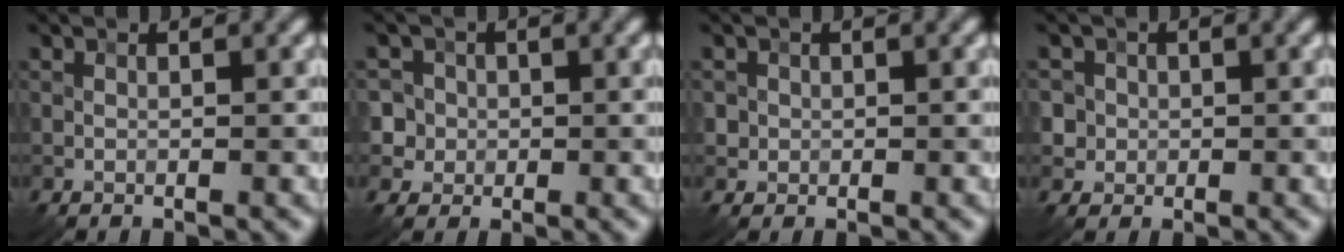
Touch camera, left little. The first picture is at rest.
{"total": 4.4, "force": [0.5, 4.1, 1.3], "torque": [-0.009, 0.032, -0.008]}
{"total": 0.7, "force": [0.0, 0.7, 0.0], "torque": [0.010, -0.005, -0.001]}
{"total": 2.9, "force": [0.6, 2.7, 0.8], "torque": [-0.003, 0.010, 0.004]}